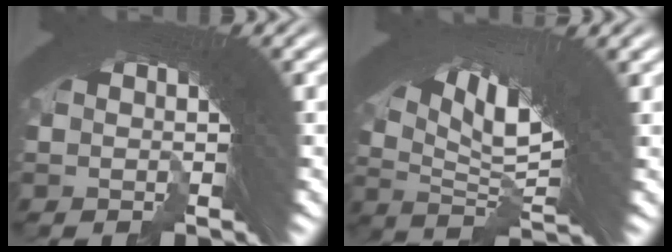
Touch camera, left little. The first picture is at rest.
{"total": 10.2, "force": [2.3, 5.0, 8.6], "torque": [-0.149, -0.001, 0.038]}